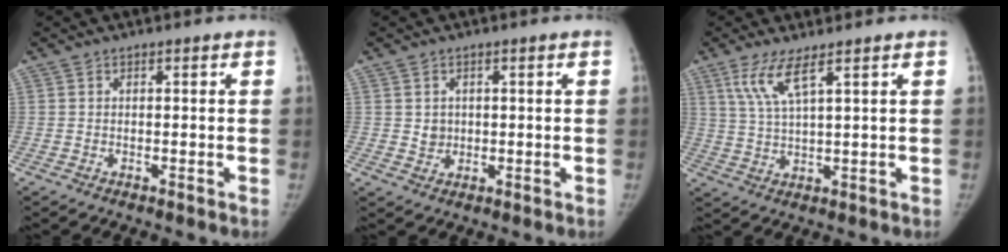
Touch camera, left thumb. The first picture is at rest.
{"total": 2.4, "force": [0.3, 2.2, 0.8], "torque": [0.001, -0.004, 0.009]}
{"total": 6.3, "force": [3.7, 0.9, 5.0], "torque": [-0.114, -0.017, 0.084]}